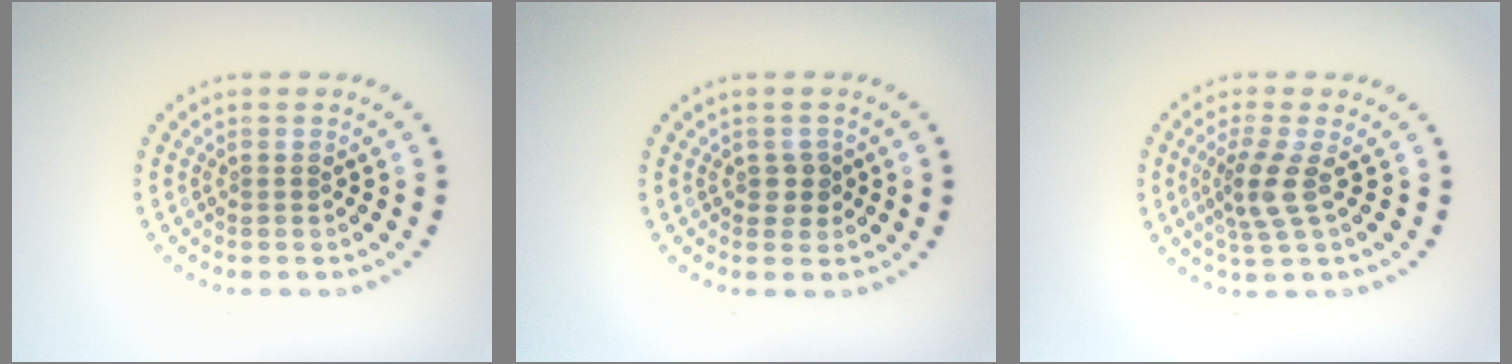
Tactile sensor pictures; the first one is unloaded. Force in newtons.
{"total": 1.4, "press": 1.3, "slide": 0.5}
{"total": 2.9, "press": 2.2, "slide": 1.8}